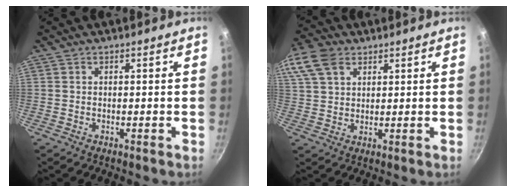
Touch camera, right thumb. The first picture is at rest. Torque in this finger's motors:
{"motor_torque": [0.39, 1.03, 0.67, 0.15, 0.22]}